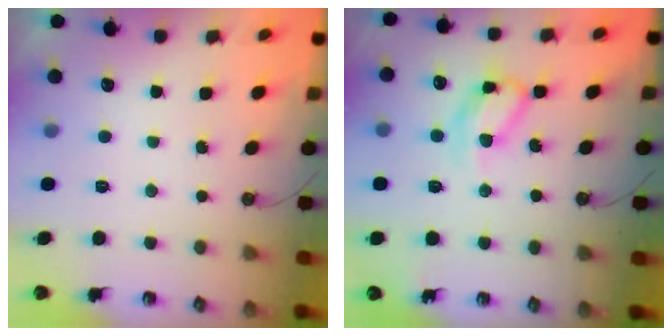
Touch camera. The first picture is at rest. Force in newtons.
{"total": 12.5, "press": 12.5, "slide": 0.8}